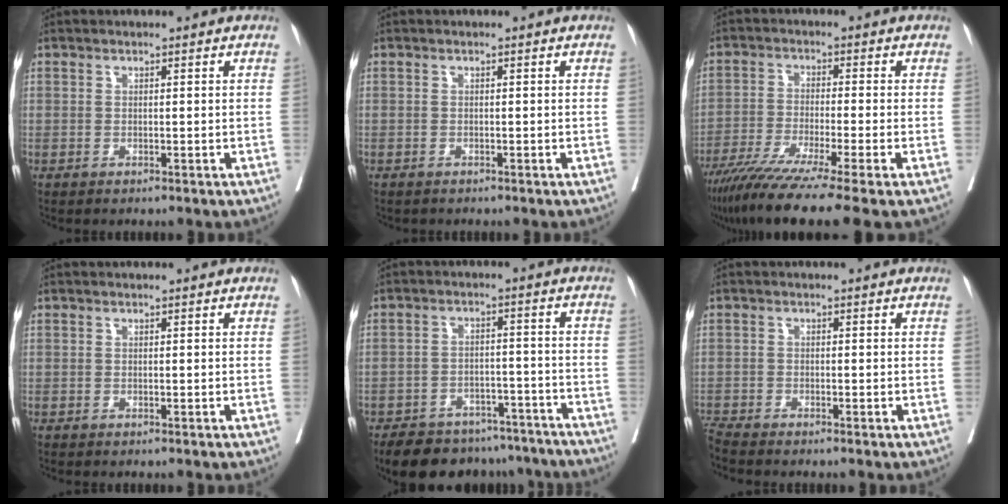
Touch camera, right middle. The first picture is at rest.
{"total": 0.9, "force": [-0.8, 0.3, 0.1], "torque": [-0.009, -0.001, -0.016]}
{"total": 13.0, "force": [-9.8, -1.3, 8.5], "torque": [-0.142, -0.043, -0.158]}
{"total": 0.0}
{"total": 16.4, "force": [-14.0, 6.8, 5.1], "torque": [-0.085, 0.009, -0.183]}
{"total": 2.2, "force": [-2.1, -0.5, 0.2], "torque": [-0.004, -0.011, -0.043]}